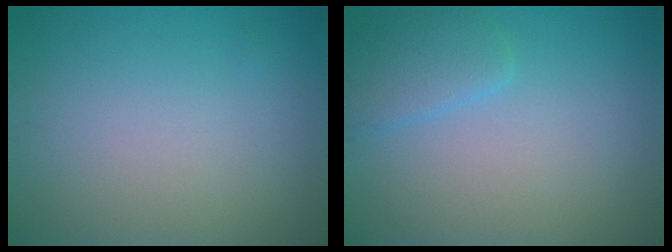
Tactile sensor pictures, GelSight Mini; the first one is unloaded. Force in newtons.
{"total": 2.3, "press": 2.3, "slide": 0.2}